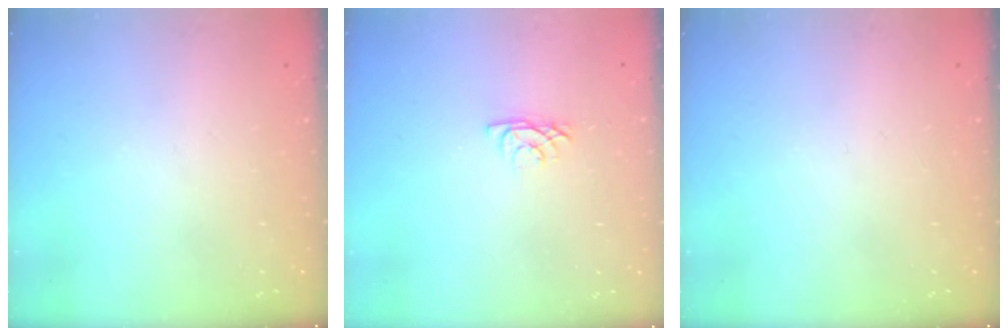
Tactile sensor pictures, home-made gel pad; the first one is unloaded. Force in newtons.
{"total": 3.7, "press": 3.7, "slide": 0.7}
{"total": 0.0}